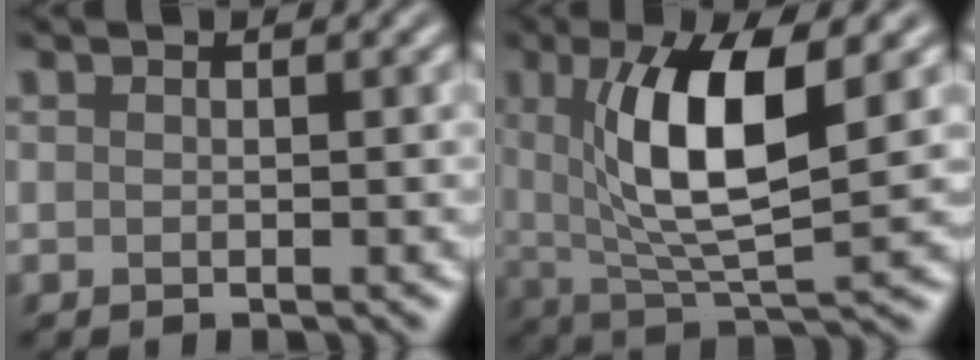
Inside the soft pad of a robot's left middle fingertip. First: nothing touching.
{"total": 9.0, "force": [2.0, 2.6, 8.3], "torque": [-0.142, -0.009, 0.039]}